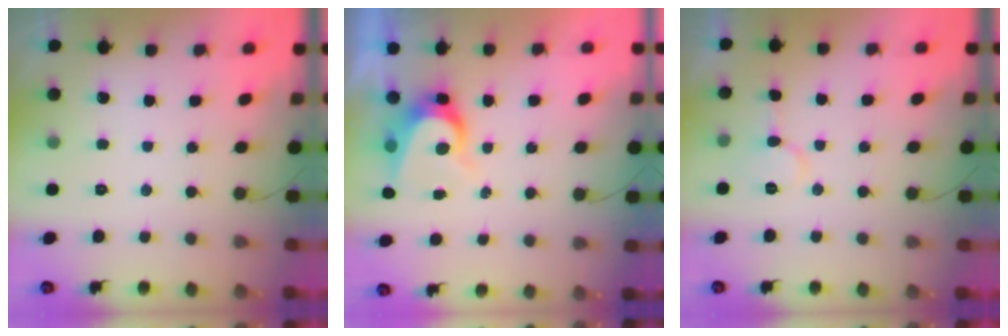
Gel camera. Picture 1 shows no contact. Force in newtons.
{"total": 6.5, "press": 6.5, "slide": 0.7}
{"total": 6.2, "press": 6.2, "slide": 0.6}